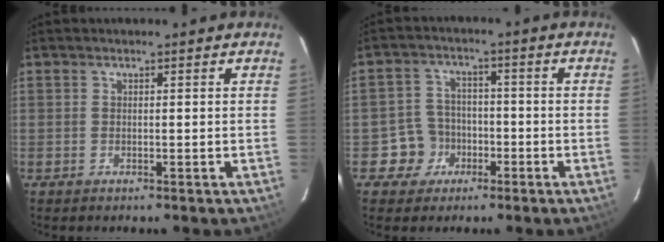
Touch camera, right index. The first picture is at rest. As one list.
[{"total": 6.1, "force": [-2.7, 5.5, 0.3], "torque": [-0.015, 0.028, -0.040]}]